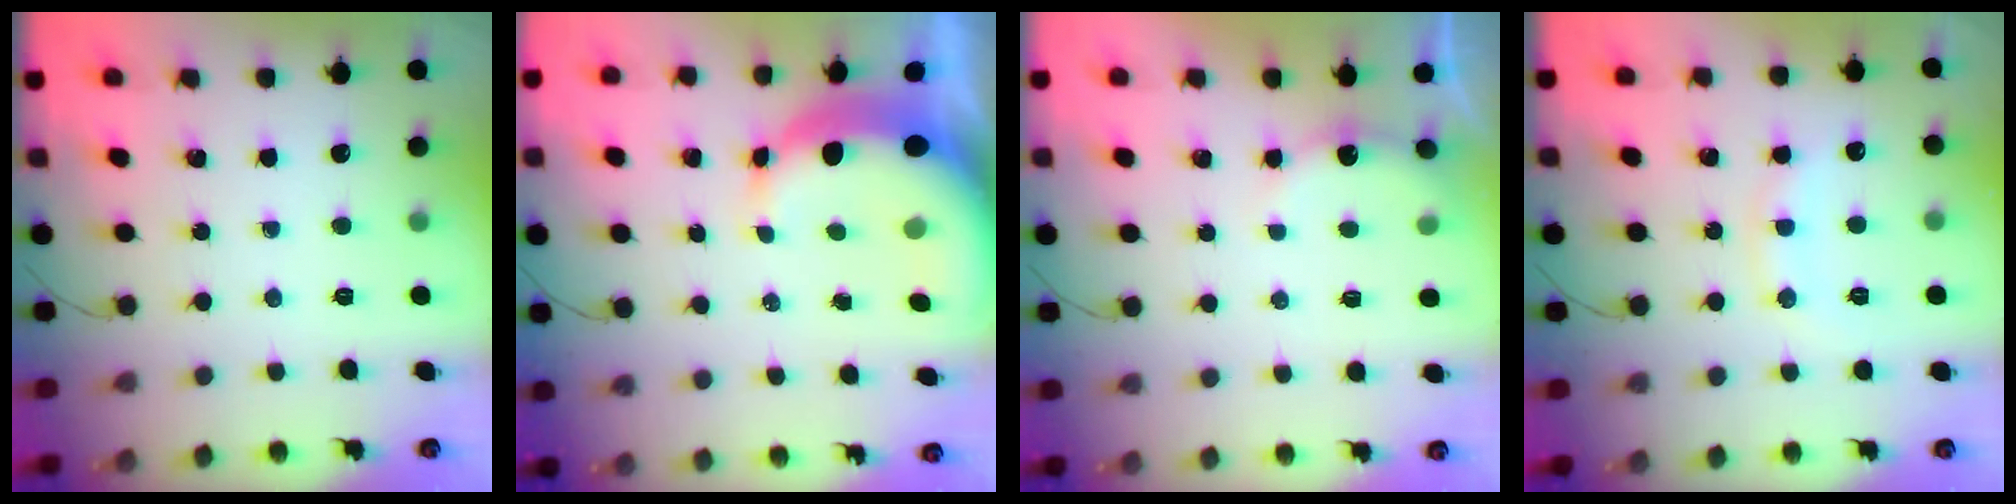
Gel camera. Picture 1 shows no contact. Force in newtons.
{"total": 10.4, "press": 10.2, "slide": 1.9}
{"total": 5.9, "press": 5.8, "slide": 1.1}
{"total": 9.3, "press": 9.2, "slide": 1.0}